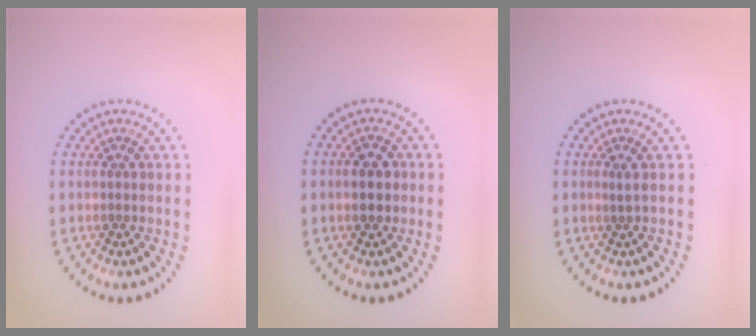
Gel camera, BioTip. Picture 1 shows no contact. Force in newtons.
{"total": 2.3, "press": 2.3, "slide": 0.1}
{"total": 0.6, "press": 0.3, "slide": 0.5}